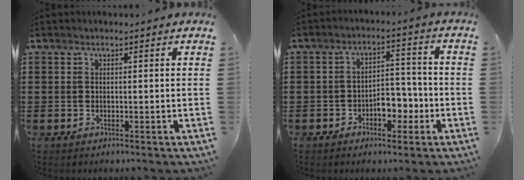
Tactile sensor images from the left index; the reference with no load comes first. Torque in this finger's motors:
{"motor_torque": [0.93, 0.66, 0.14, 0.07]}